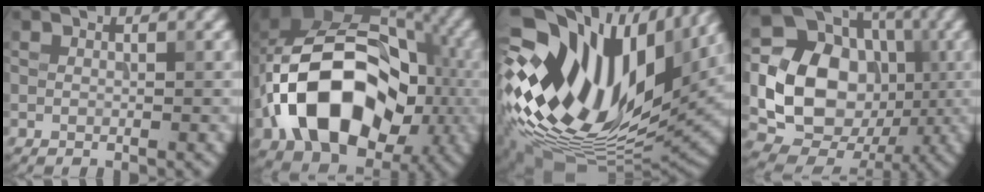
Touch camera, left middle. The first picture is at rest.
{"total": 15.2, "force": [-3.5, 10.7, 10.3], "torque": [-0.154, 0.001, -0.073]}
{"total": 16.8, "force": [1.2, 10.3, 13.3], "torque": [-0.256, 0.010, 0.015]}
{"total": 14.2, "force": [-0.7, 11.8, 7.8], "torque": [-0.135, -0.004, -0.023]}